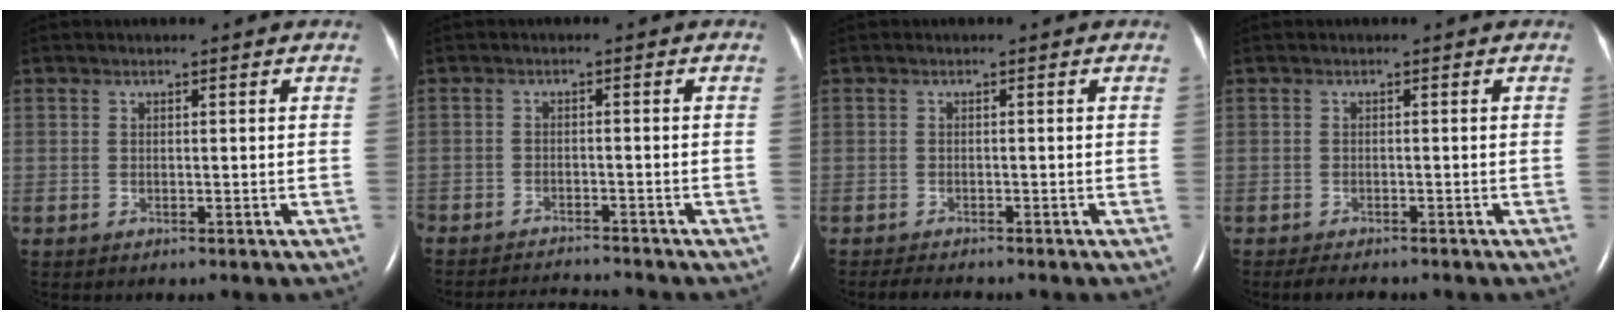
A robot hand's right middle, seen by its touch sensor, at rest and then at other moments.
{"total": 5.9, "force": [-5.8, -0.2, 0.8], "torque": [-0.009, -0.012, -0.093]}
{"total": 2.2, "force": [-2.0, 0.2, 0.8], "torque": [-0.020, -0.009, -0.030]}
{"total": 2.6, "force": [-2.2, 0.6, 1.2], "torque": [-0.025, -0.009, -0.029]}